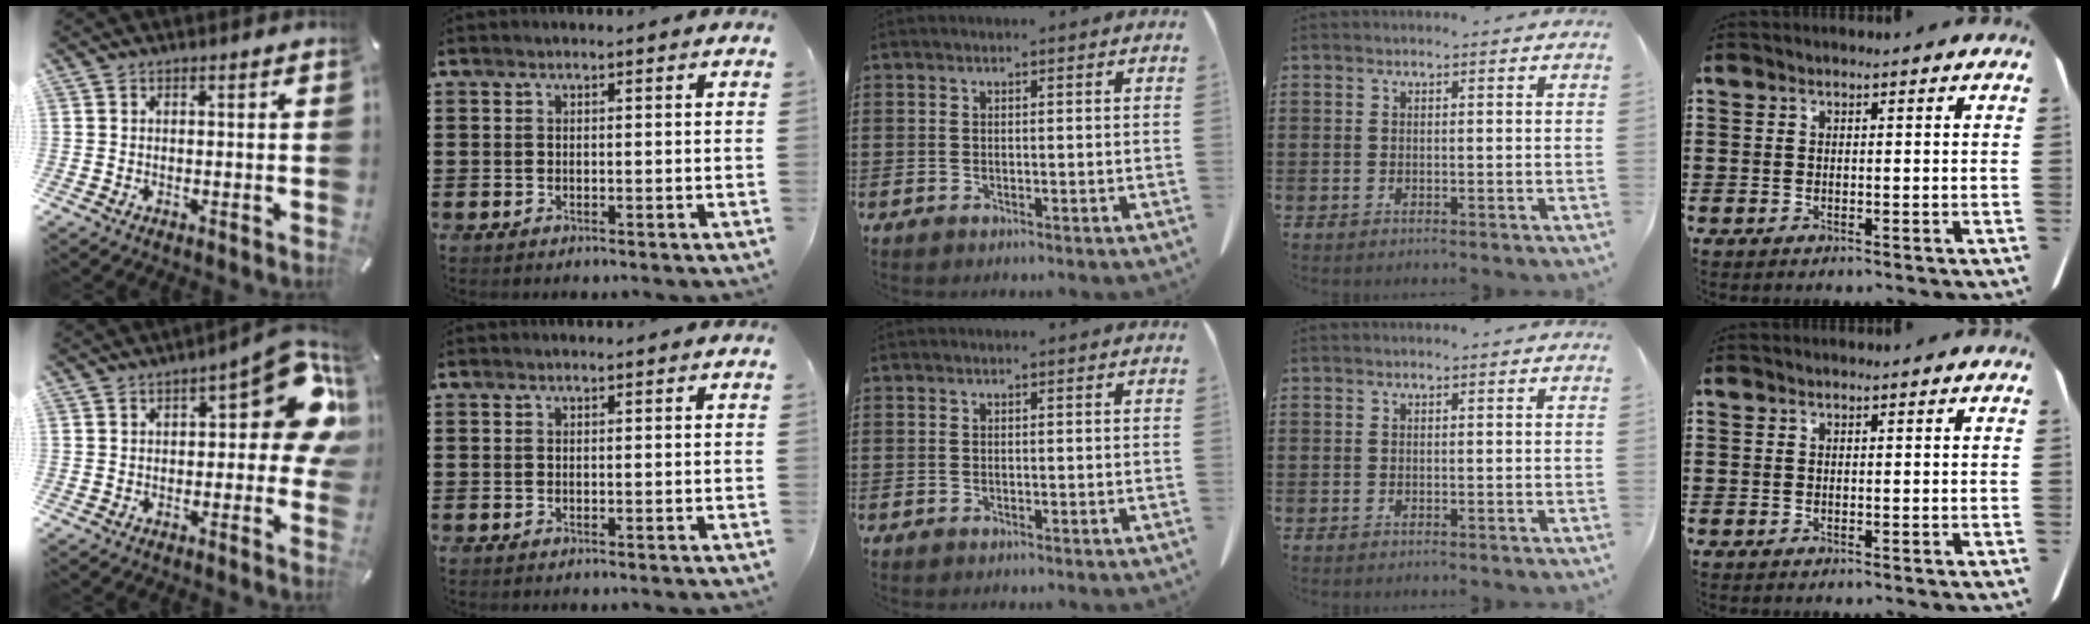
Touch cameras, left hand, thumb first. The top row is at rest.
{"thumb": {"total": 16.7, "force": [4.4, 6.9, 14.6], "torque": [-0.171, -0.029, 0.068]}}